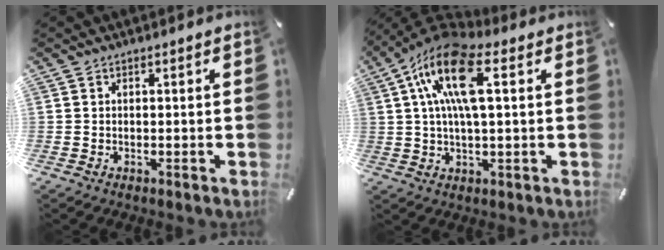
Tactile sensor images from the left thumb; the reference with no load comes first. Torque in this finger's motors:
{"motor_torque": [0.26, 1.54, 2.11, -0.66, 0.77]}